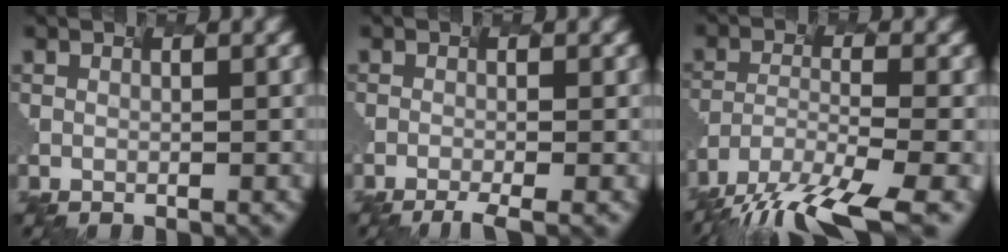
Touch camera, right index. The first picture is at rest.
{"total": 2.8, "force": [-2.2, -0.3, 1.6], "torque": [-0.025, -0.007, -0.012]}
{"total": 10.6, "force": [-9.0, 1.5, 5.5], "torque": [-0.143, -0.035, -0.125]}